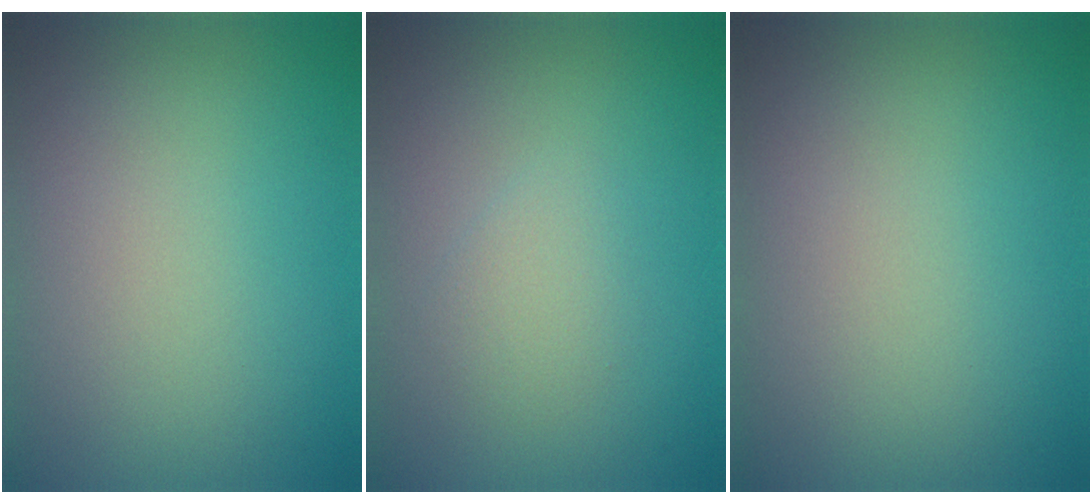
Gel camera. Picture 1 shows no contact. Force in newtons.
{"total": 1.5, "press": 1.5, "slide": 0.1}
{"total": 0.0}